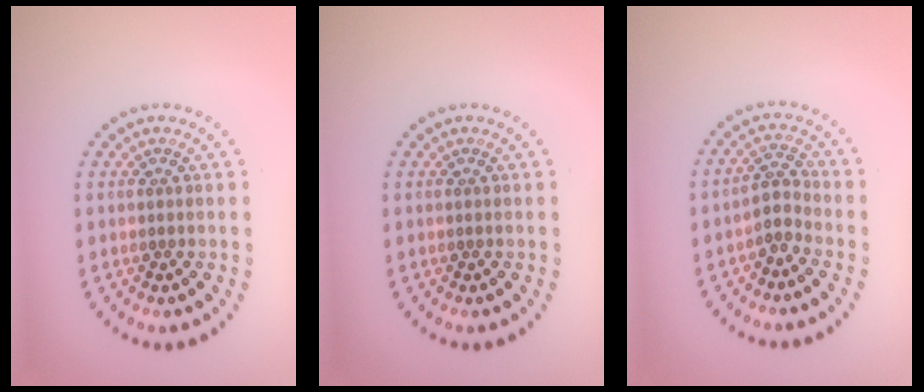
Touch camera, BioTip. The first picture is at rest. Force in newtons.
{"total": 0.0}
{"total": 2.1, "press": 1.6, "slide": 1.4}